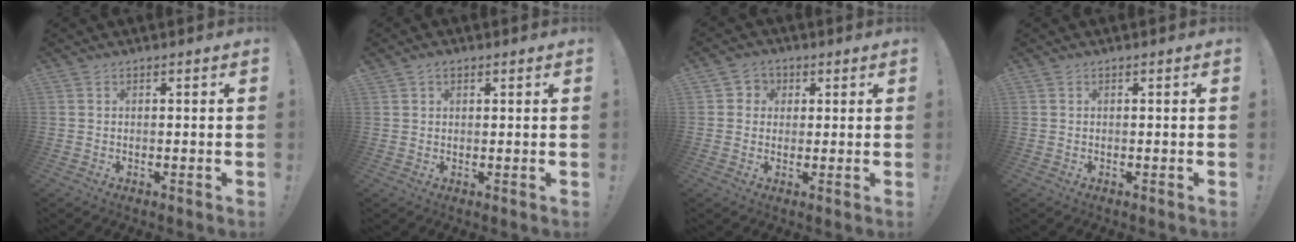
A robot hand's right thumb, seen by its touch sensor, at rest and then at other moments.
{"total": 1.6, "force": [1.1, 1.0, 0.6], "torque": [-0.007, 0.000, 0.019]}
{"total": 4.2, "force": [0.4, 4.0, 0.9], "torque": [-0.011, 0.003, 0.007]}
{"total": 0.0}